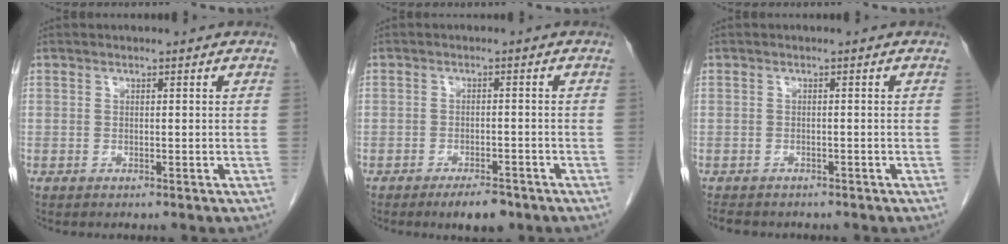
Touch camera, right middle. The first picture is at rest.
{"total": 4.2, "force": [-3.0, 1.3, 2.6], "torque": [-0.041, -0.002, -0.042]}
{"total": 4.9, "force": [-4.2, 2.0, 1.8], "torque": [-0.035, -0.008, -0.052]}